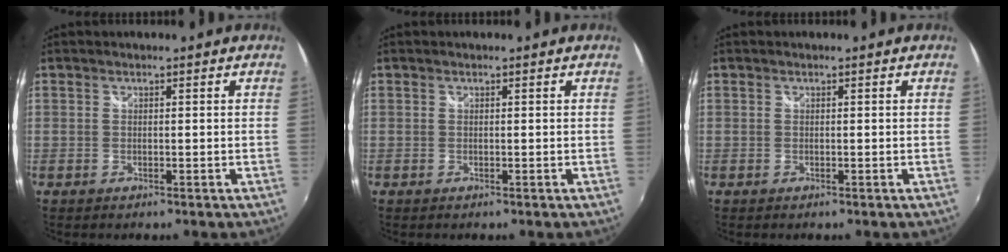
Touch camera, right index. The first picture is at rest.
{"total": 0.0}
{"total": 0.0}